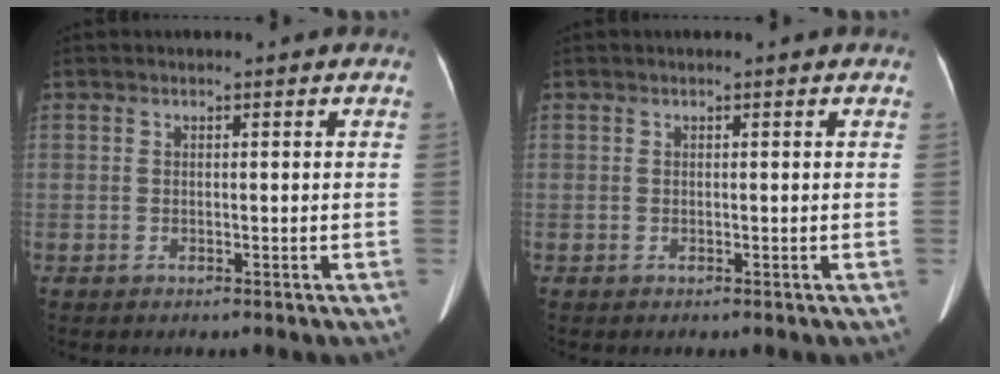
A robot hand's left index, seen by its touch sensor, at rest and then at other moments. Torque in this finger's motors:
{"motor_torque": [0.22, -0.27, 0.10, 0.02]}